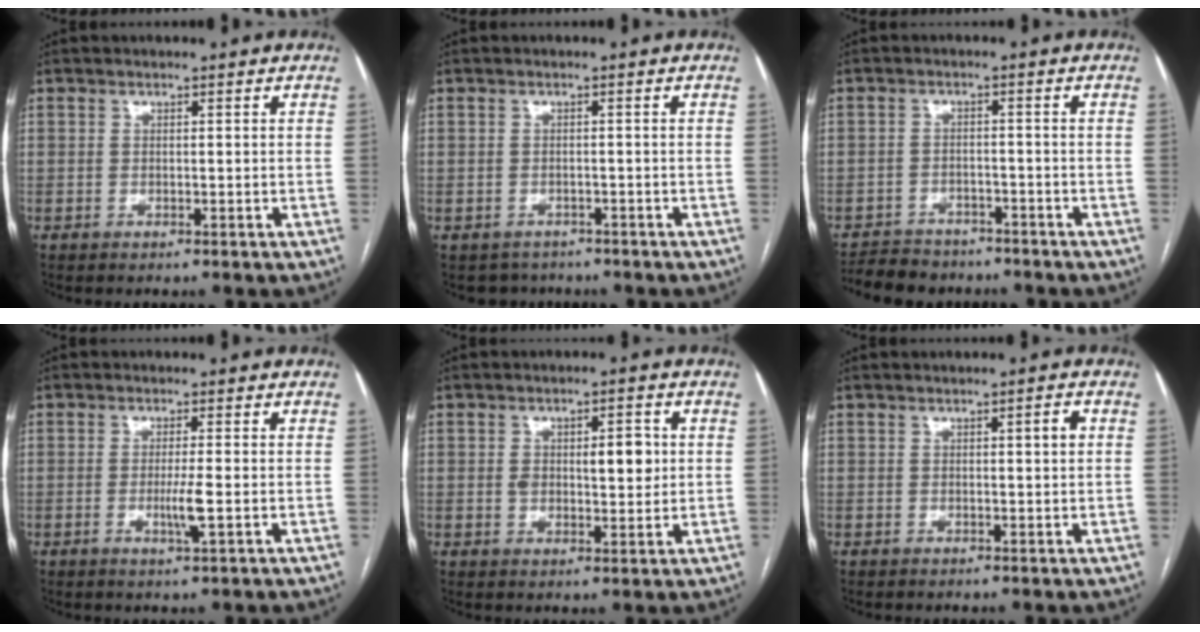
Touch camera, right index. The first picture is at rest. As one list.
[{"total": 3.2, "force": [-2.6, 1.9, -0.4], "torque": [0.004, 0.006, -0.037]}, {"total": 8.5, "force": [-7.6, 3.5, 1.8], "torque": [-0.028, -0.002, -0.111]}, {"total": 3.3, "force": [-0.8, -0.3, 3.2], "torque": [-0.063, -0.007, -0.013]}, {"total": 6.7, "force": [0.9, 2.9, 6.0], "torque": [-0.089, 0.011, 0.021]}, {"total": 1.7, "force": [0.4, 0.2, 1.7], "torque": [-0.024, 0.003, 0.006]}]